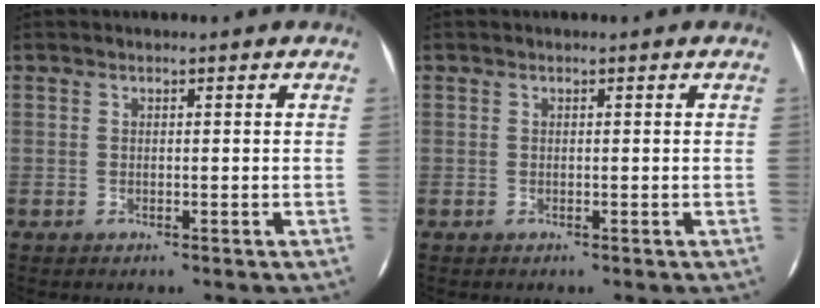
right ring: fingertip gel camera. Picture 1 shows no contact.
{"total": 0.0}